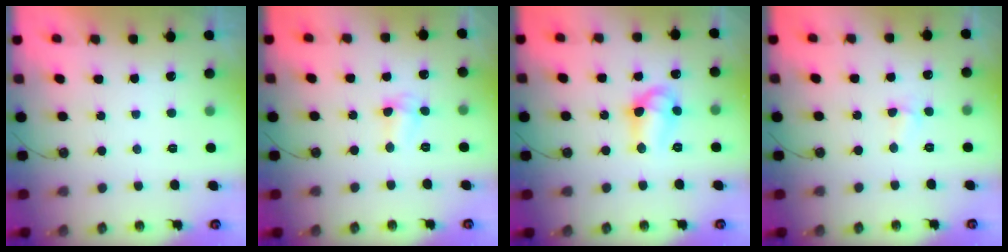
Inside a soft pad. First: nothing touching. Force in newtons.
{"total": 2.9, "press": 2.9, "slide": 0.3}
{"total": 9.9, "press": 9.8, "slide": 0.8}
{"total": 3.7, "press": 3.7, "slide": 0.5}